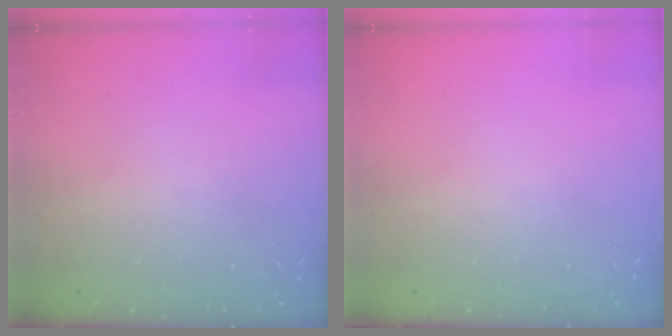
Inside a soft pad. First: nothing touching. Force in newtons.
{"total": 0.0}